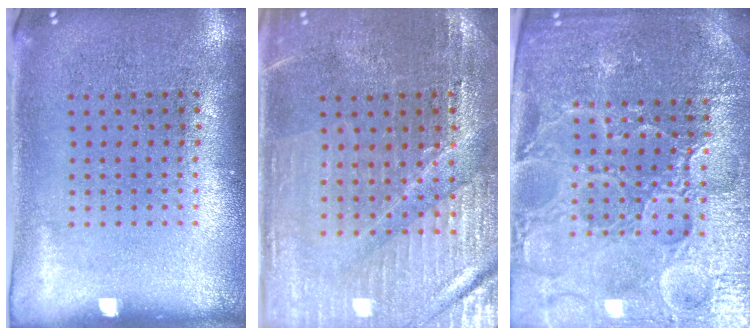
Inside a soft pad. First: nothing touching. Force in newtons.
{"total": 3.2, "press": 3.1, "slide": 0.4}
{"total": 5.1, "press": 4.8, "slide": 1.8}